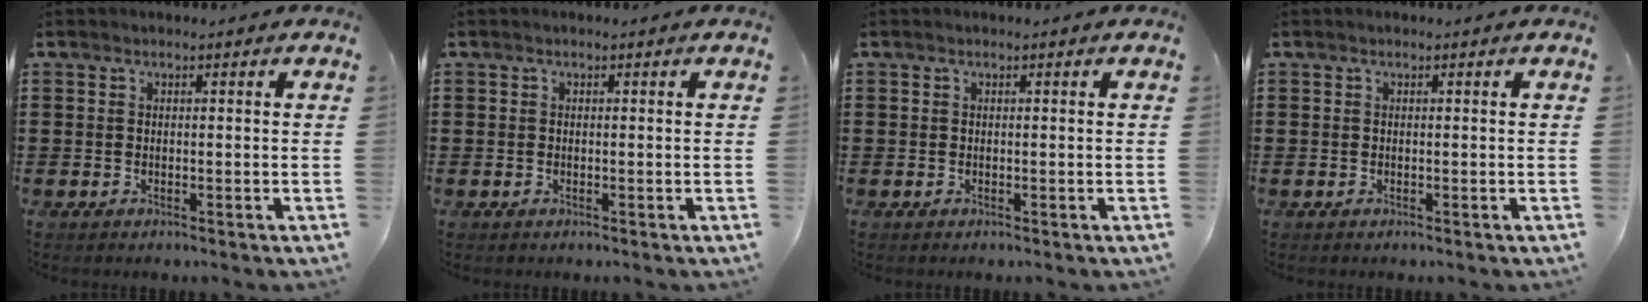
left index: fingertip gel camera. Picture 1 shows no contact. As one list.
[{"total": 0.0}, {"total": 0.0}, {"total": 0.0}]